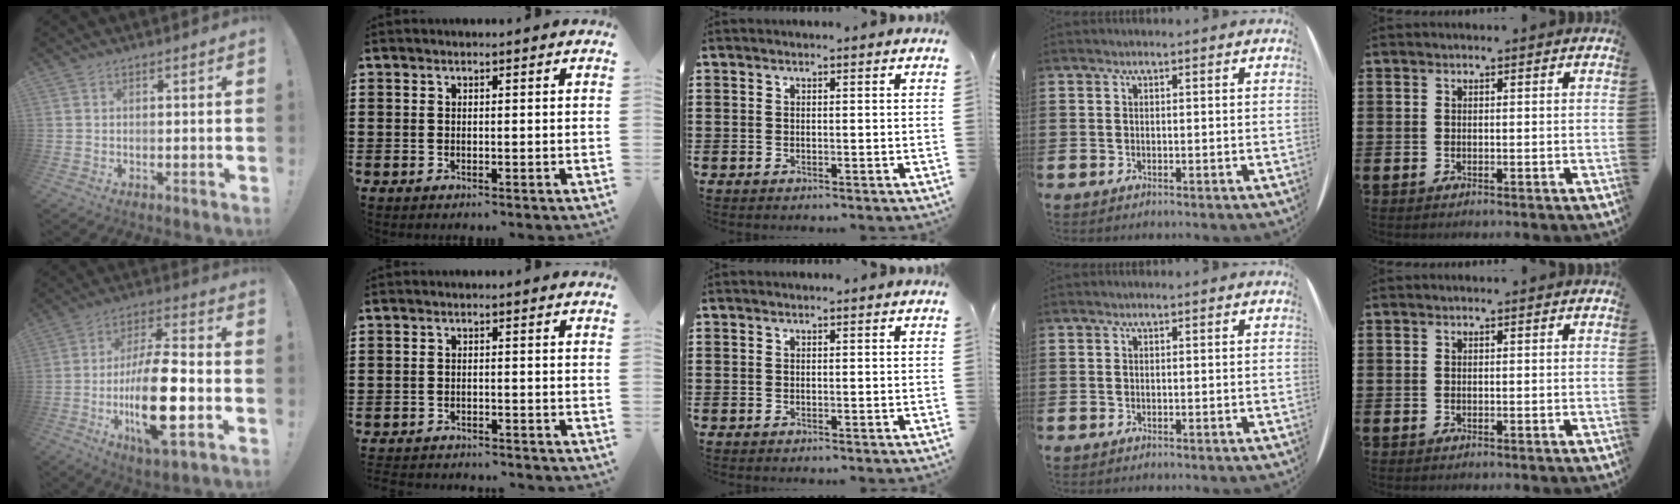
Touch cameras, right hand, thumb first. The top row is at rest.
{"thumb": {"total": 21.1, "force": [-5.3, 6.7, 19.3], "torque": [-0.365, 0.008, -0.087]}, "index": {"total": 1.8, "force": [-1.8, 0.2, -0.1], "torque": [-0.004, 0.002, -0.040]}}